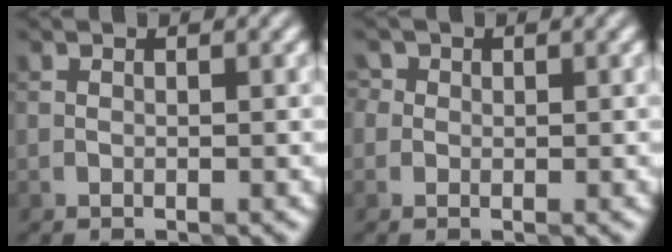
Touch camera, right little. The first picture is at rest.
{"total": 2.1, "force": [1.1, 1.7, 0.7], "torque": [0.007, 0.015, -0.012]}